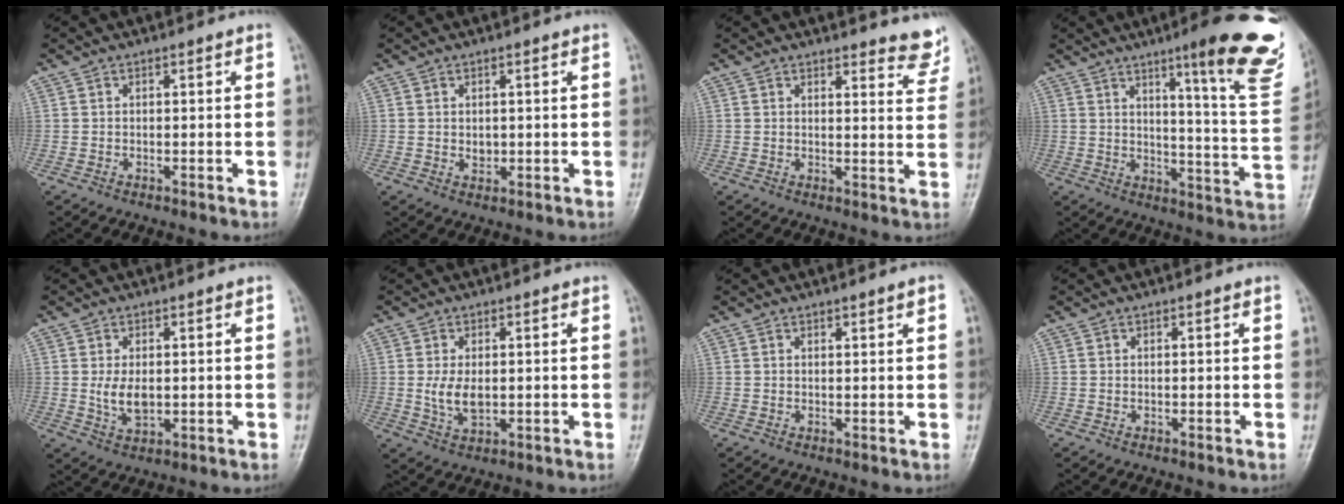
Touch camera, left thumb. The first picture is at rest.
{"total": 1.7, "force": [0.3, 1.3, 1.0], "torque": [-0.011, -0.003, 0.008]}
{"total": 5.8, "force": [5.4, 1.5, 1.3], "torque": [0.011, -0.042, 0.047]}
{"total": 20.9, "force": [12.5, 2.7, 16.5], "torque": [-0.184, -0.066, 0.161]}
{"total": 4.9, "force": [0.2, 2.9, 3.9], "torque": [-0.069, -0.010, 0.011]}
{"total": 5.0, "force": [0.2, 2.9, 4.1], "torque": [-0.077, -0.011, 0.010]}
{"total": 1.3, "force": [0.9, 0.2, 1.0], "torque": [-0.013, -0.005, 0.012]}
{"total": 0.0}